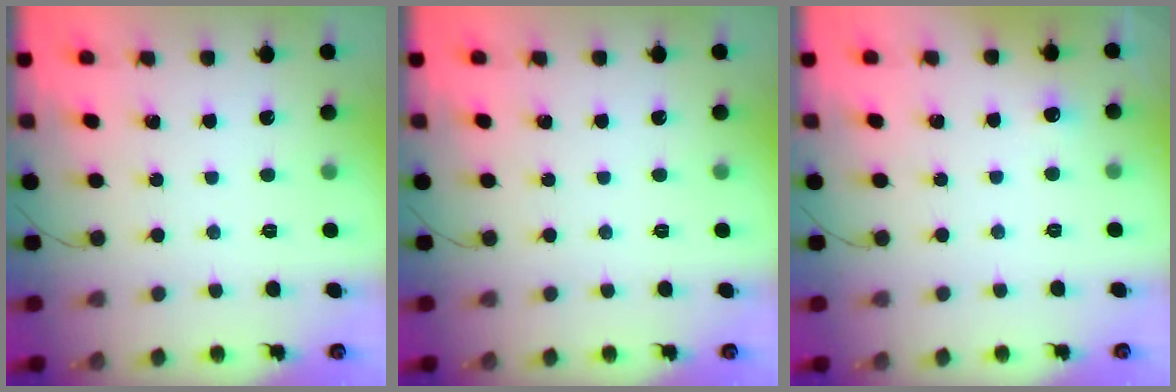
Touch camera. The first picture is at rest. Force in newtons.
{"total": 0.0}
{"total": 2.9, "press": 2.7, "slide": 1.0}